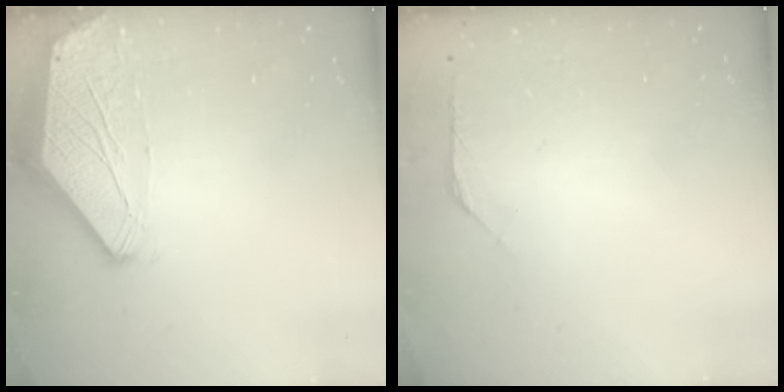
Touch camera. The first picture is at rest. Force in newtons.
{"total": 1.1, "press": 1.0, "slide": 0.5}